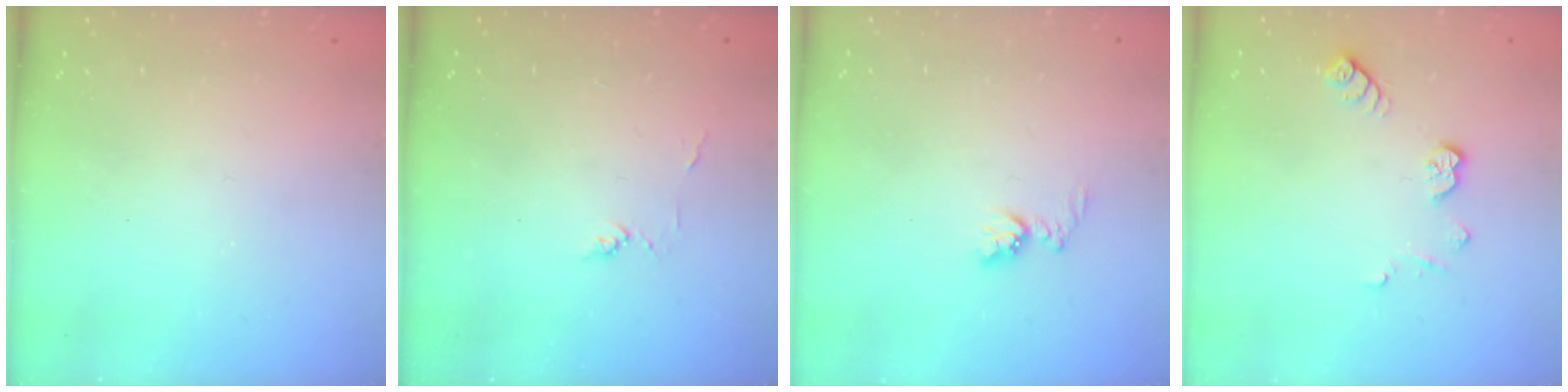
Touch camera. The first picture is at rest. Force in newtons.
{"total": 2.6, "press": 2.6, "slide": 0.3}
{"total": 5.6, "press": 5.5, "slide": 0.5}
{"total": 7.4, "press": 7.3, "slide": 1.1}